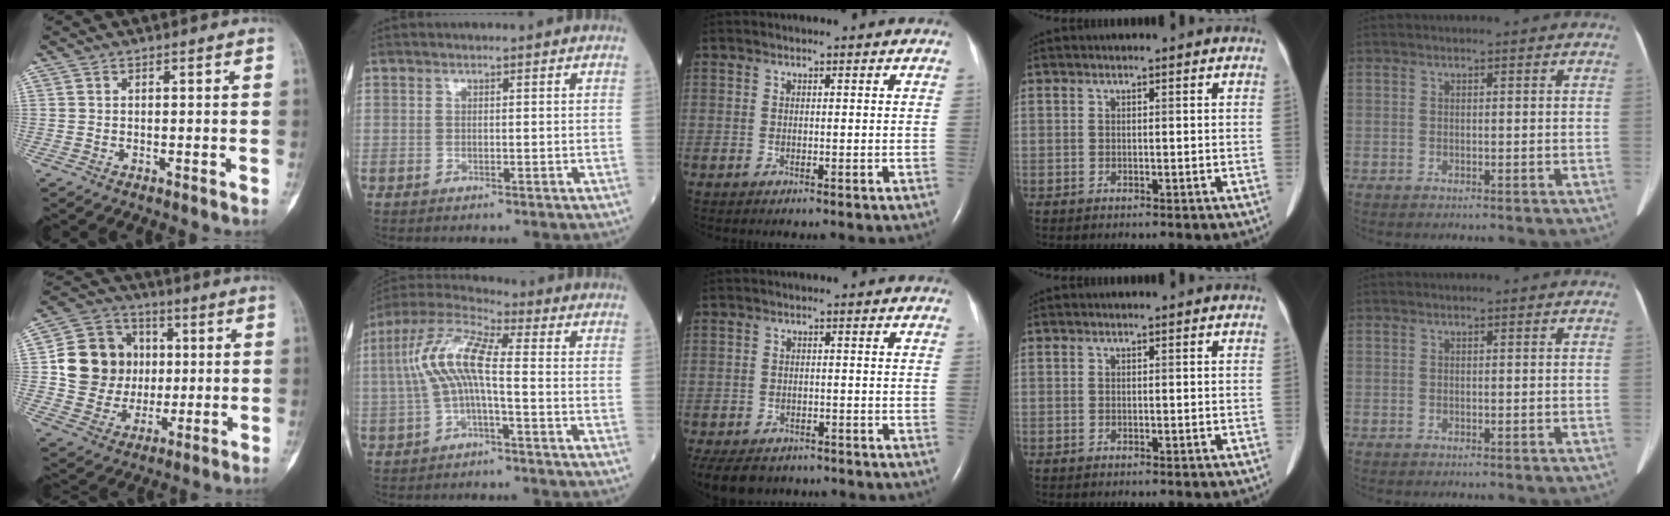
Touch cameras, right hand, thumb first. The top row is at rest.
{"thumb": {"total": 15.7, "force": [1.7, 14.1, 6.8], "torque": [-0.083, 0.014, 0.038]}, "index": {"total": 9.7, "force": [-0.4, 2.0, 9.5], "torque": [-0.204, 0.031, -0.015]}, "middle": {"total": 10.3, "force": [-7.9, 5.6, 3.7], "torque": [-0.090, -0.016, -0.104]}}